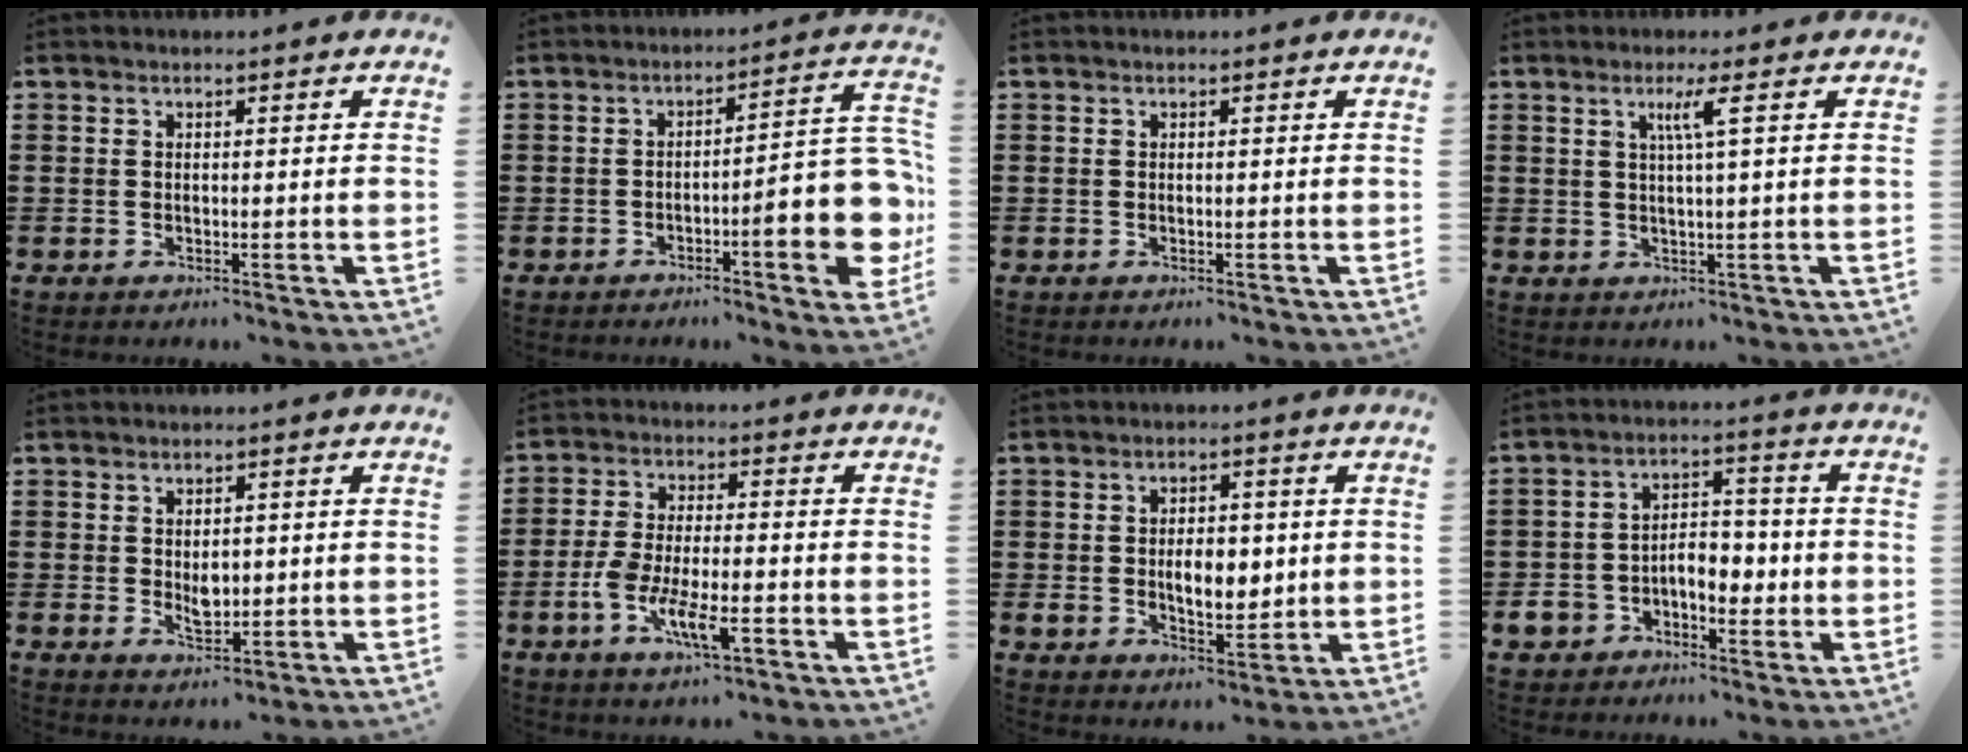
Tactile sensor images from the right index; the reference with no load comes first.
{"total": 10.9, "force": [-2.5, 2.8, 10.2], "torque": [-0.125, -0.020, -0.044]}
{"total": 0.0}
{"total": 3.3, "force": [1.0, -0.4, 3.1], "torque": [-0.061, -0.005, 0.014]}
{"total": 3.1, "force": [0.3, 1.9, 2.4], "torque": [-0.032, -0.001, 0.002]}
{"total": 8.3, "force": [-3.6, 2.9, 7.0], "torque": [-0.145, -0.009, -0.065]}
{"total": 6.1, "force": [0.2, 4.0, 4.7], "torque": [-0.075, 0.004, -0.005]}
{"total": 6.1, "force": [-2.0, 4.8, 3.2], "torque": [-0.063, 0.010, -0.041]}